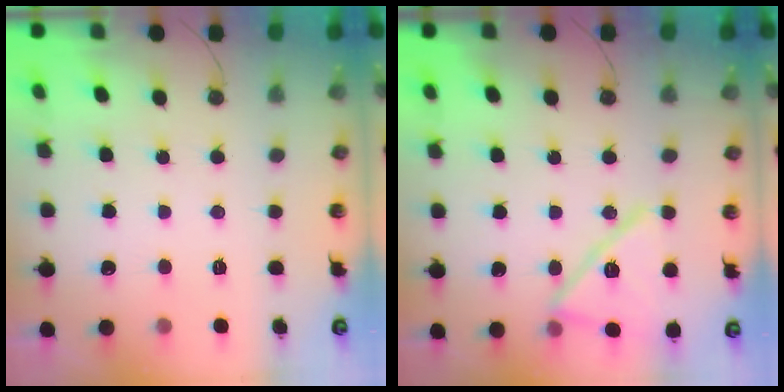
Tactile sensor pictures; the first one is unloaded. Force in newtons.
{"total": 15.3, "press": 15.3, "slide": 0.2}